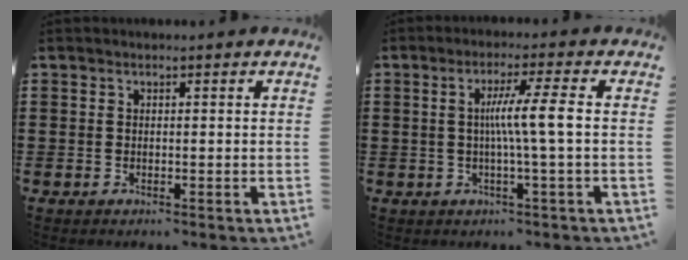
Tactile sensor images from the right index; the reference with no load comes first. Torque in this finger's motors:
{"motor_torque": [1.32, -0.45, 0.61, 0.16]}